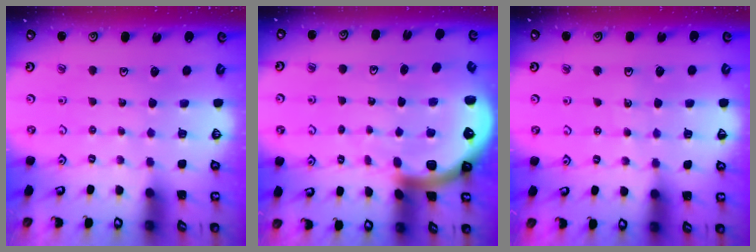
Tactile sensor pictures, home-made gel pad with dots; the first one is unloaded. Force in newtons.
{"total": 6.5, "press": 6.4, "slide": 1.0}
{"total": 2.9, "press": 2.1, "slide": 2.1}